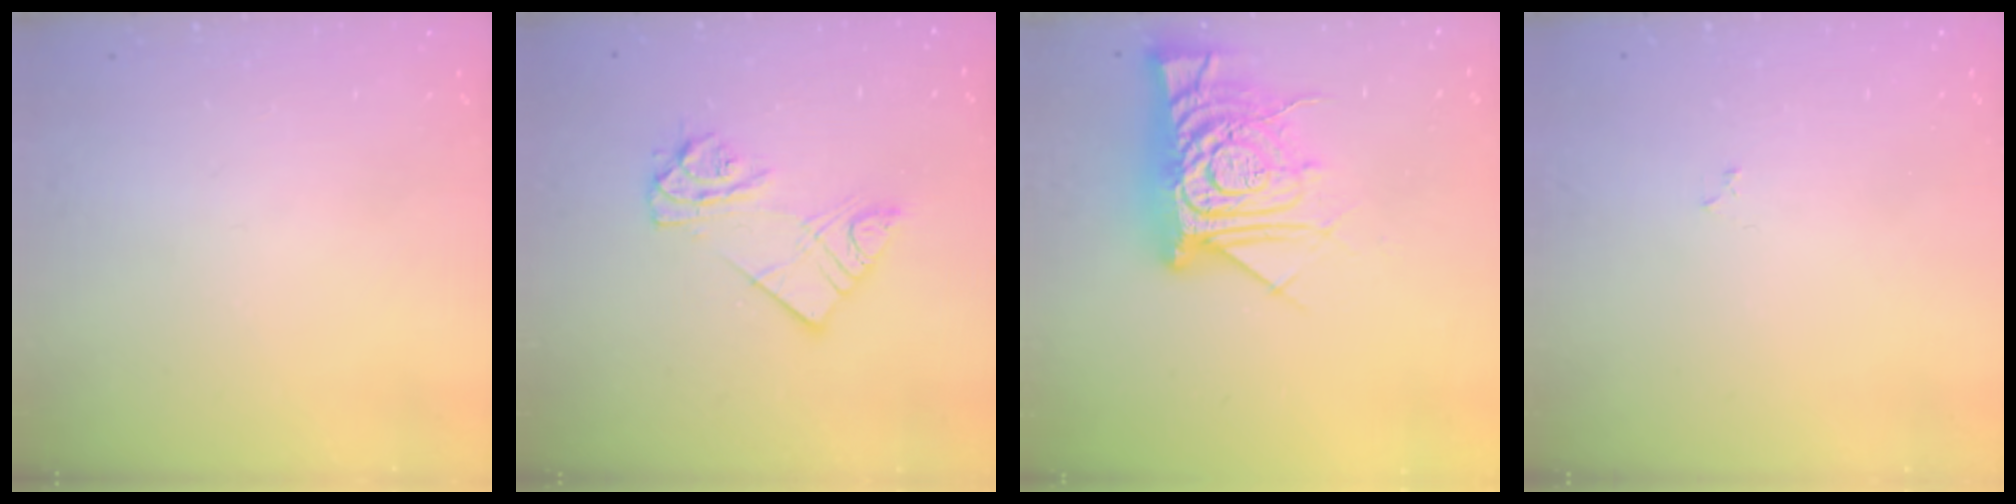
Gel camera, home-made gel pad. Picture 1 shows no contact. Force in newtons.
{"total": 9.8, "press": 9.8, "slide": 0.7}
{"total": 15.3, "press": 15.2, "slide": 1.3}
{"total": 2.2, "press": 2.1, "slide": 0.3}